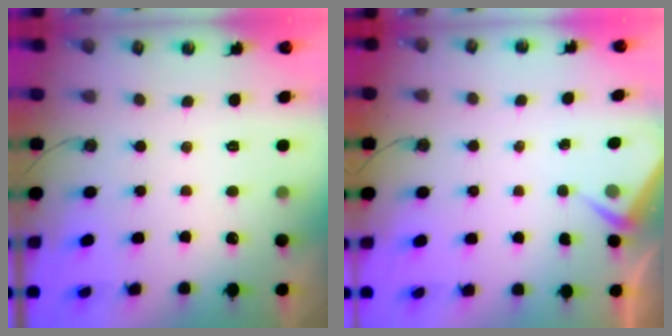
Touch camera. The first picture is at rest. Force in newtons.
{"total": 3.6, "press": 3.5, "slide": 0.5}